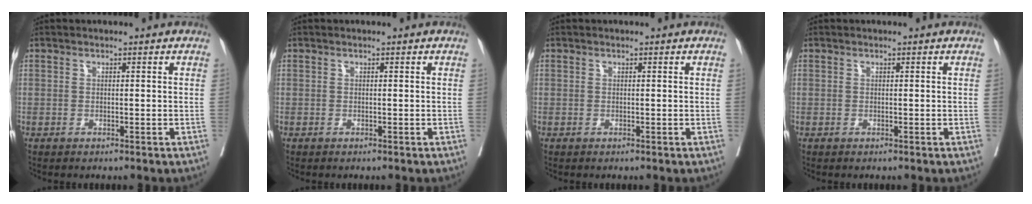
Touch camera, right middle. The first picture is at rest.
{"total": 0.0}
{"total": 0.0}
{"total": 0.0}